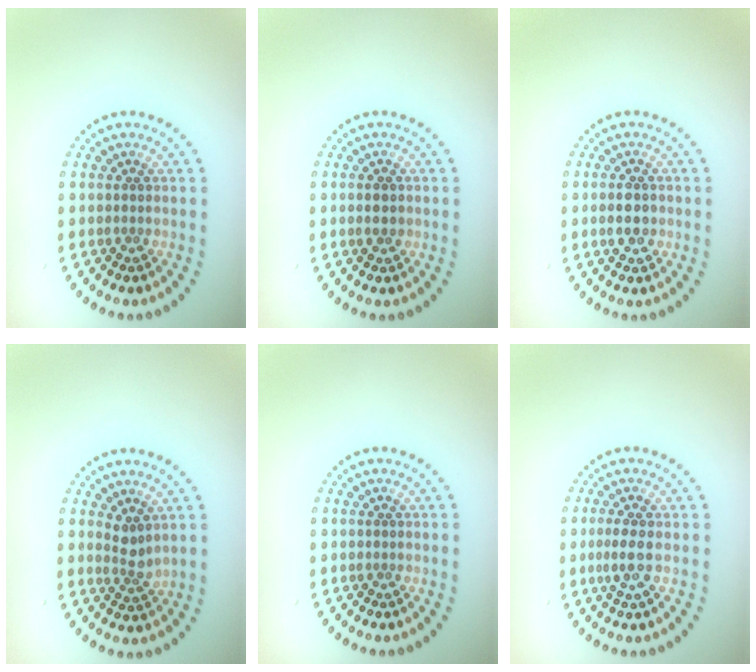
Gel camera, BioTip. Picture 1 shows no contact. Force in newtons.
{"total": 1.2, "press": 1.2, "slide": 0.2}
{"total": 2.5, "press": 2.5, "slide": 0.2}
{"total": 1.8, "press": 1.4, "slide": 1.1}
{"total": 0.0}
{"total": 2.1, "press": 1.9, "slide": 1.0}